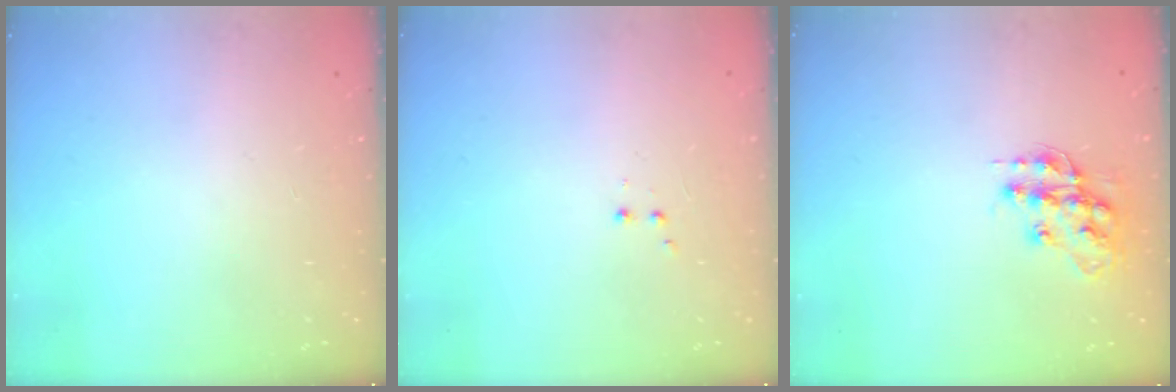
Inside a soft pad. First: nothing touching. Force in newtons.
{"total": 2.0, "press": 1.8, "slide": 0.9}
{"total": 13.5, "press": 13.5, "slide": 0.8}